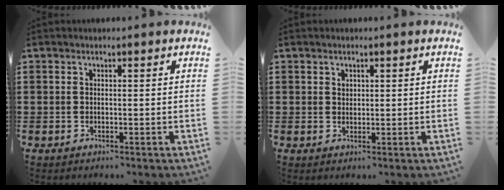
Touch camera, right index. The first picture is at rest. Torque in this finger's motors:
{"motor_torque": [0.04, -0.04, 0.03, 0.02]}